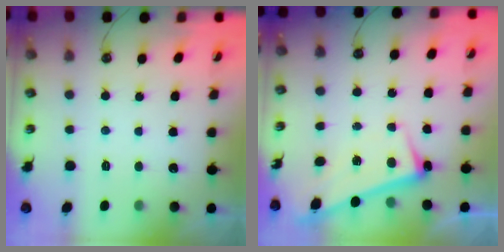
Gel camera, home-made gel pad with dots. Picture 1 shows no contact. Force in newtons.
{"total": 2.6, "press": 2.5, "slide": 0.7}